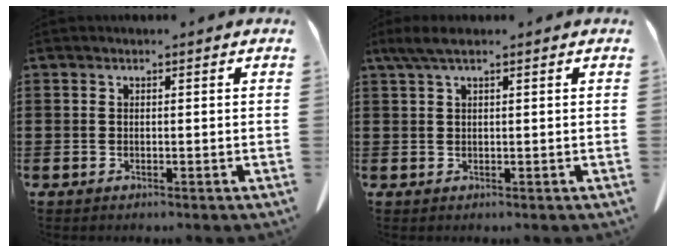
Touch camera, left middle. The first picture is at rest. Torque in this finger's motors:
{"motor_torque": [0.47, -0.26, 0.04, 0.04]}